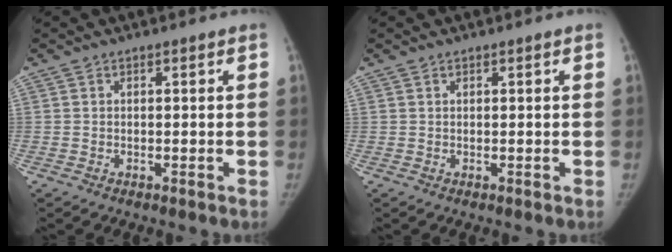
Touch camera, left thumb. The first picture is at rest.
{"total": 0.0}